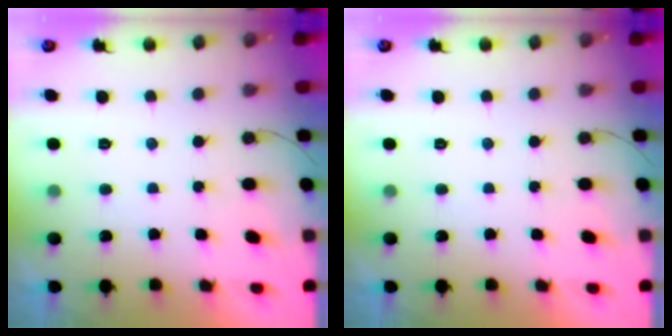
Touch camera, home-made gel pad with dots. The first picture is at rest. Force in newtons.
{"total": 0.0}